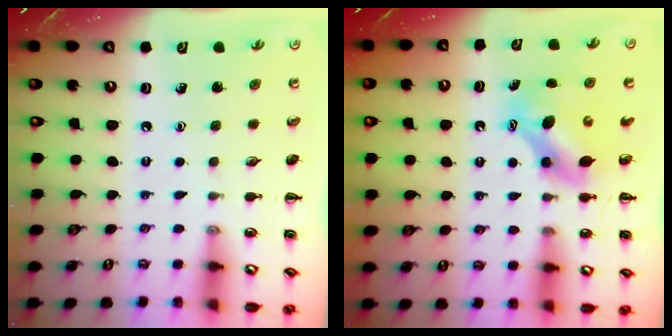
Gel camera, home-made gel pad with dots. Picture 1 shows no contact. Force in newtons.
{"total": 7.3, "press": 7.1, "slide": 1.6}